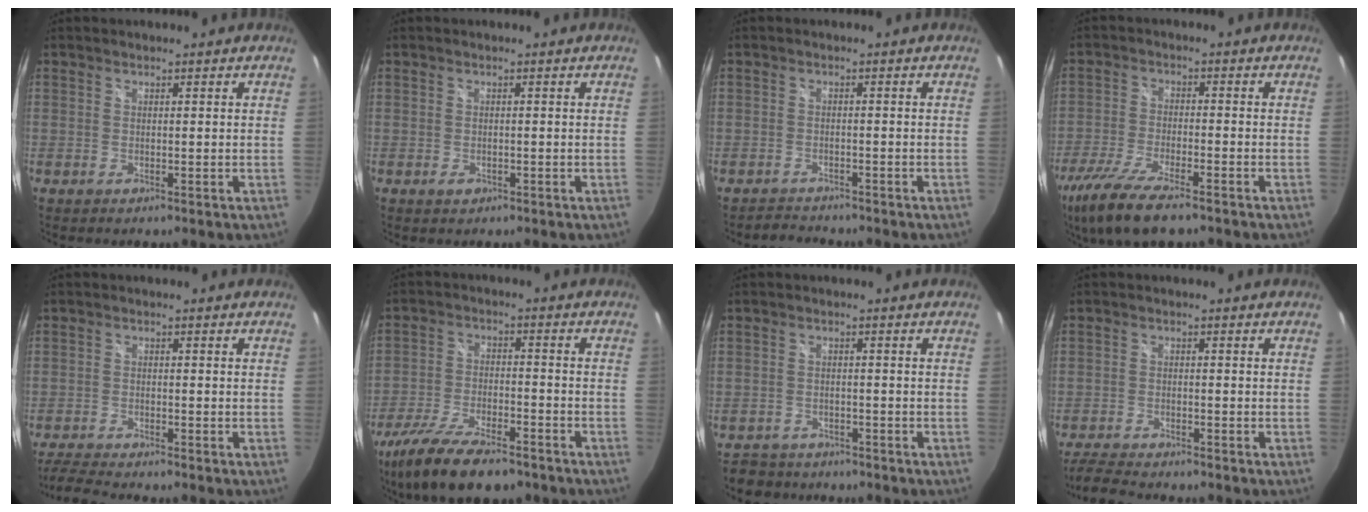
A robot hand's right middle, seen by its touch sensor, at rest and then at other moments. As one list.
[{"total": 1.2, "force": [-0.5, 0.9, 0.6], "torque": [-0.009, -0.002, -0.005]}, {"total": 2.3, "force": [-2.2, 0.8, -0.3], "torque": [-0.004, 0.008, -0.038]}, {"total": 13.3, "force": [-9.6, 3.3, 8.7], "torque": [-0.194, -0.049, -0.176]}, {"total": 5.0, "force": [-4.7, -0.4, 1.7], "torque": [-0.053, -0.020, -0.086]}, {"total": 16.6, "force": [-12.5, 5.1, 9.6], "torque": [-0.204, -0.041, -0.215]}, {"total": 5.5, "force": [-4.6, 2.8, 0.7], "torque": [-0.029, 0.001, -0.073]}, {"total": 5.7, "force": [-5.4, 0.4, 2.0], "torque": [-0.060, -0.020, -0.096]}]